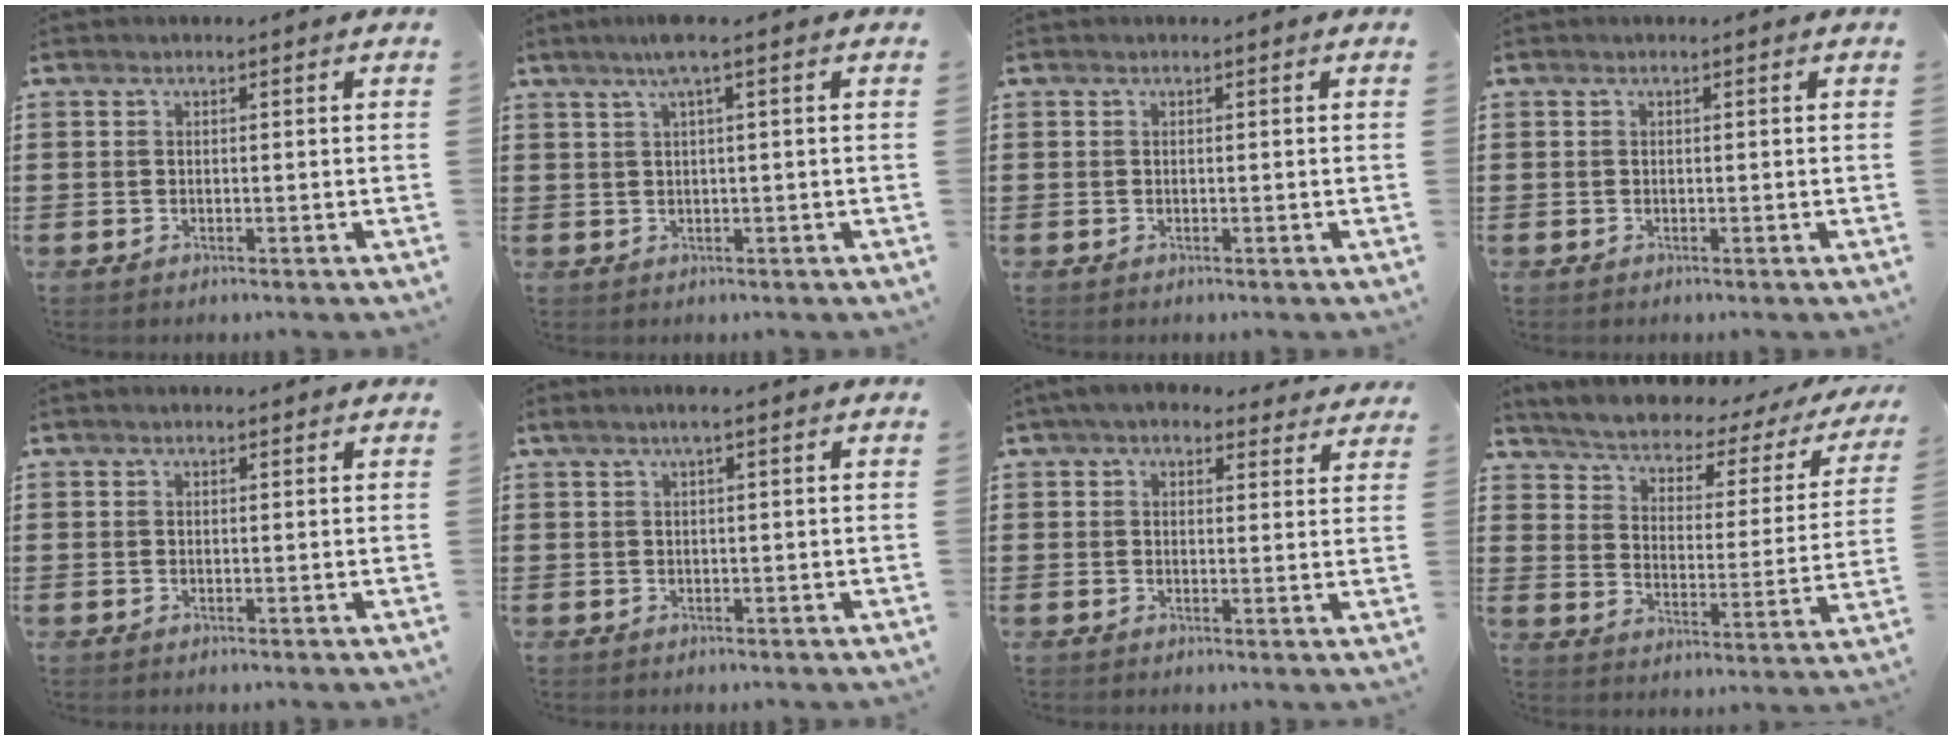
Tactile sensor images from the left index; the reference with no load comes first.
{"total": 3.2, "force": [1.3, -0.2, 2.9], "torque": [-0.057, 0.000, 0.022]}
{"total": 0.0}
{"total": 0.0}
{"total": 0.6, "force": [0.4, 0.2, 0.3], "torque": [-0.007, 0.002, 0.008]}
{"total": 1.6, "force": [0.6, 0.0, 1.5], "torque": [-0.028, -0.001, 0.011]}
{"total": 4.6, "force": [3.9, 1.5, 1.9], "torque": [-0.049, -0.004, 0.073]}
{"total": 3.1, "force": [2.7, 0.6, 1.2], "torque": [-0.043, -0.032, 0.035]}